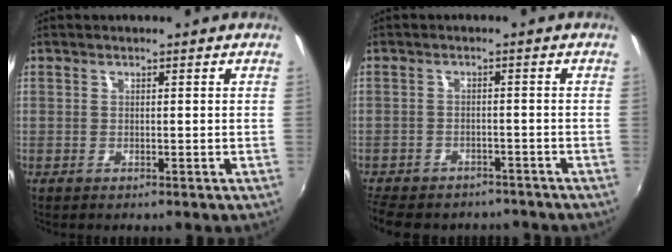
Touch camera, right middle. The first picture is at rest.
{"total": 11.8, "force": [-9.8, 5.0, 4.4], "torque": [-0.116, -0.017, -0.143]}